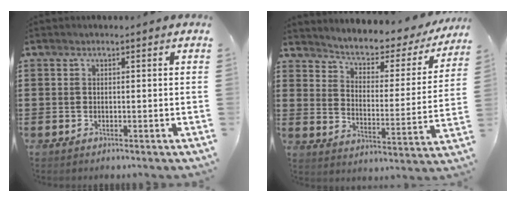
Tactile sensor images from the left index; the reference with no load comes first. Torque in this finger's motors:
{"motor_torque": [2.14, 0.00, 0.50, 0.08]}